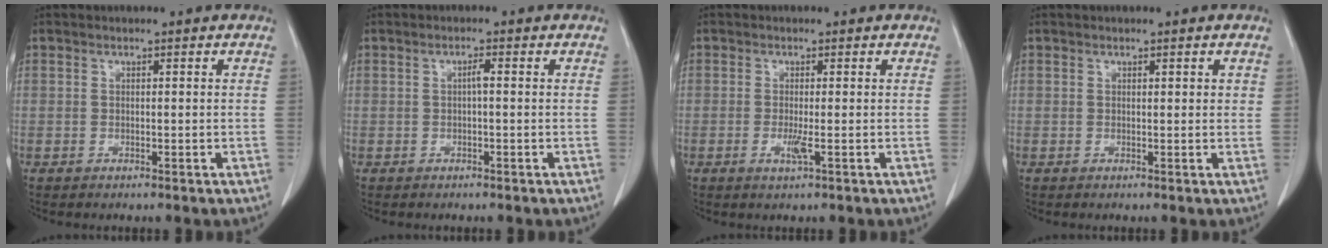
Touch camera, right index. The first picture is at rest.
{"total": 1.2, "force": [0.0, 0.1, 1.2], "torque": [-0.020, 0.003, 0.001]}
{"total": 1.9, "force": [-0.5, -0.1, 1.8], "torque": [-0.039, -0.007, -0.009]}
{"total": 1.0, "force": [0.5, 0.3, 0.8], "torque": [-0.011, 0.000, 0.006]}